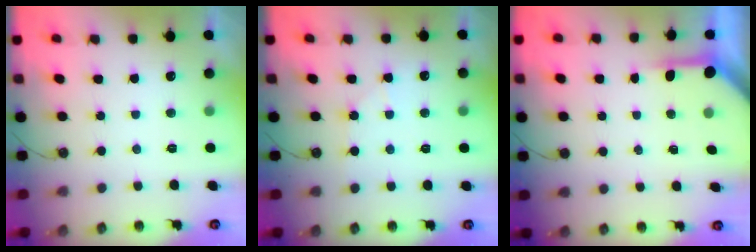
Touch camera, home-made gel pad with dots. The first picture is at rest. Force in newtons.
{"total": 5.5, "press": 5.4, "slide": 0.9}
{"total": 3.9, "press": 3.8, "slide": 0.3}